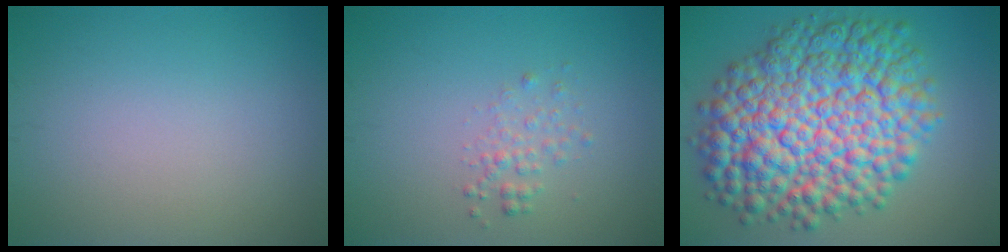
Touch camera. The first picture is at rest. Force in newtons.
{"total": 1.4, "press": 1.4, "slide": 0.1}
{"total": 14.3, "press": 14.3, "slide": 0.3}